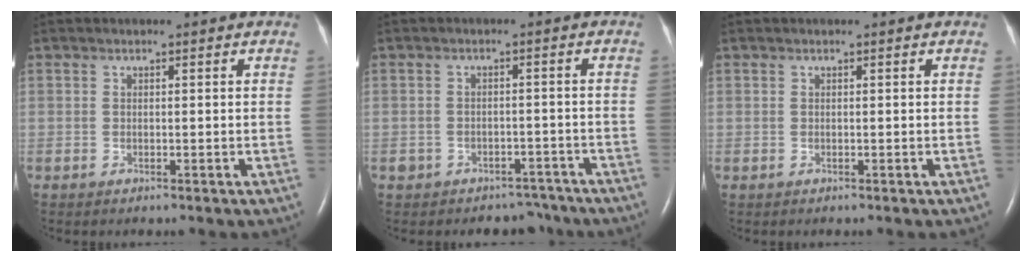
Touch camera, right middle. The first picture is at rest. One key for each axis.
{"total": 4.8, "fx": -3.7, "fy": 3.1, "fz": -0.2, "tx": 0.012, "ty": 0.025, "tz": -0.046}
{"total": 0.0}